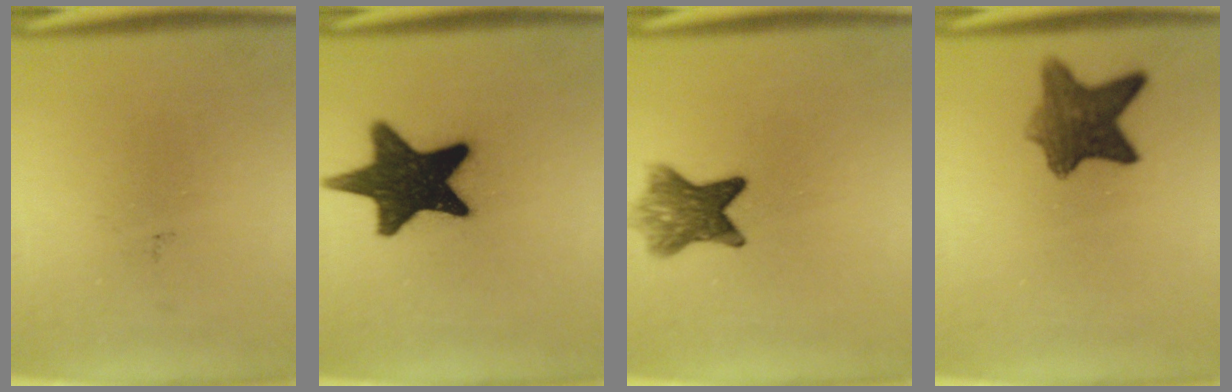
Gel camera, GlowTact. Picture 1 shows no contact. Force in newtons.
{"total": 17.0}
{"total": 6.5}
{"total": 7.7}